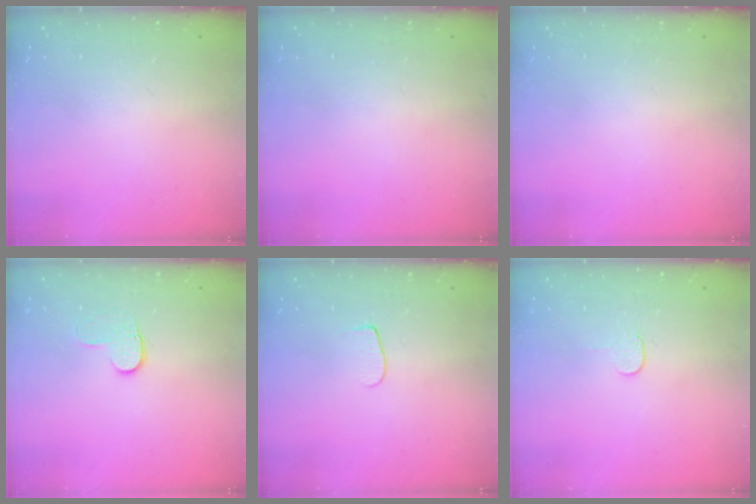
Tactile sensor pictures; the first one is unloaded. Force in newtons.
{"total": 0.0}
{"total": 0.0}
{"total": 3.4, "press": 3.4, "slide": 0.3}
{"total": 3.8, "press": 3.8, "slide": 0.5}
{"total": 3.9, "press": 3.8, "slide": 0.4}